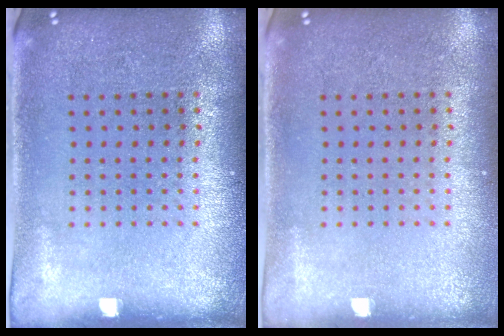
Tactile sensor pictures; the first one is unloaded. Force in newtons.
{"total": 0.0}